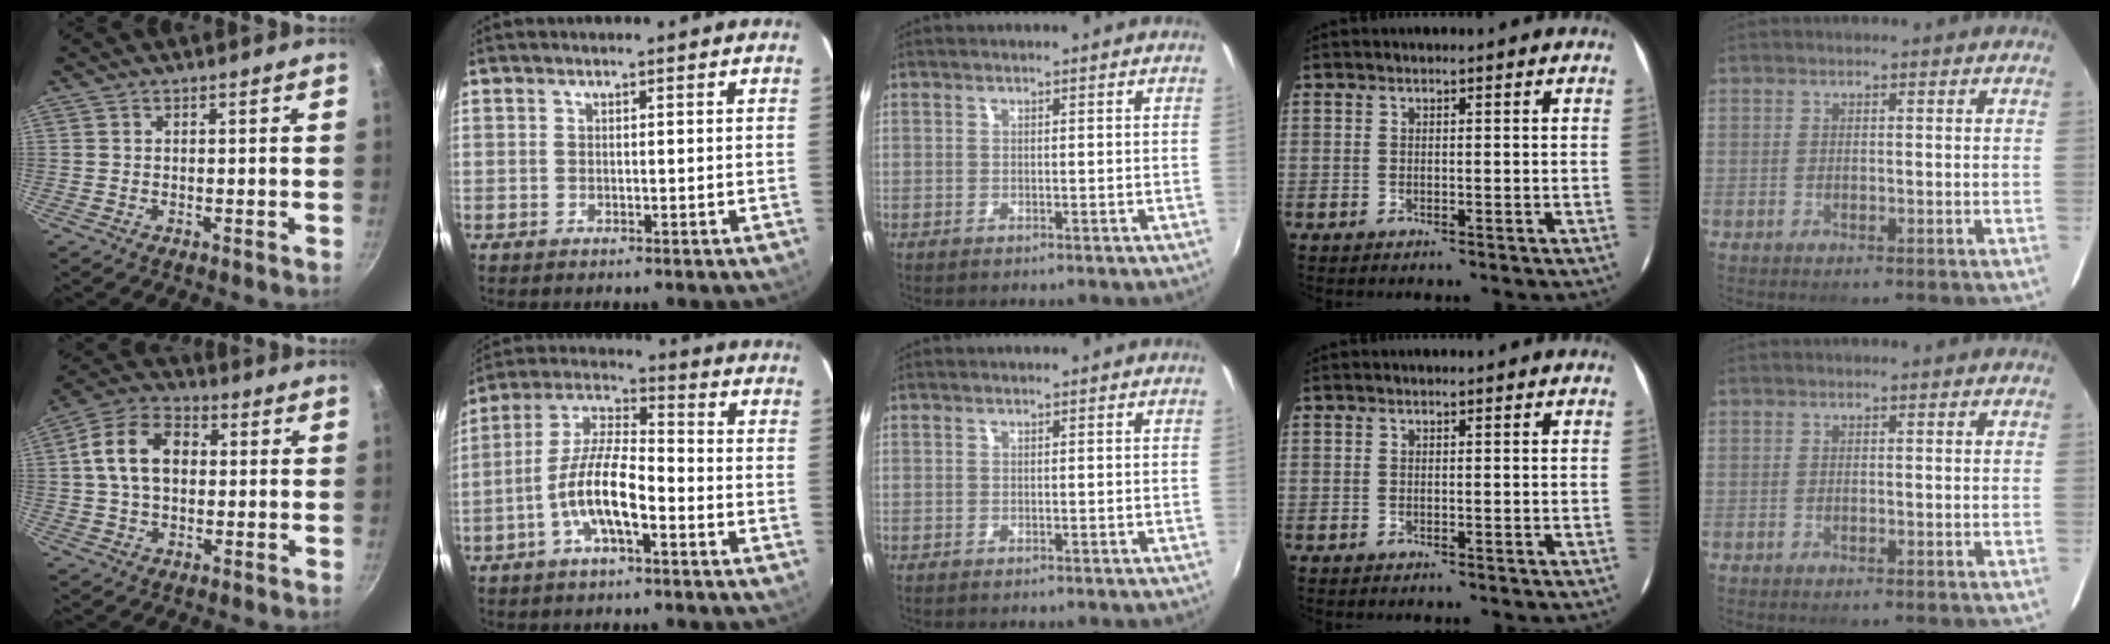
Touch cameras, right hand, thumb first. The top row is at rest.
{"thumb": {"total": 12.1, "force": [1.4, 8.4, 8.5], "torque": [-0.131, 0.023, 0.009]}, "index": {"total": 10.7, "force": [-4.5, 3.1, 9.3], "torque": [-0.194, 0.005, -0.087]}}